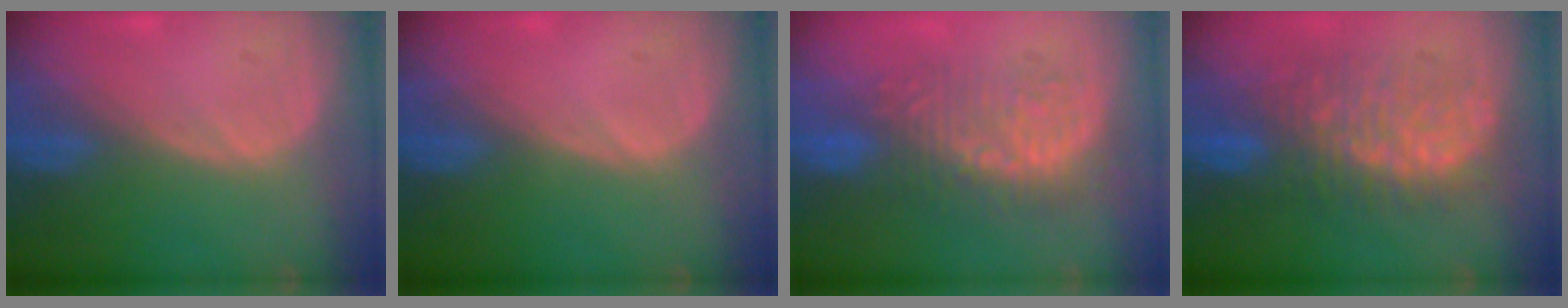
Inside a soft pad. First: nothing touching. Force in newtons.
{"total": 0.0}
{"total": 8.9, "press": 8.7, "slide": 2.0}
{"total": 9.5, "press": 9.5, "slide": 0.7}